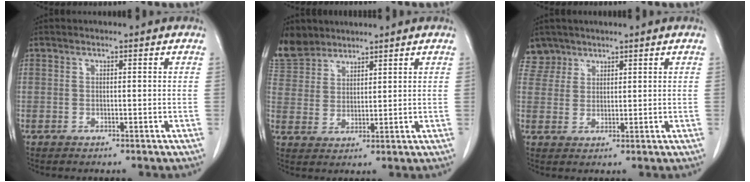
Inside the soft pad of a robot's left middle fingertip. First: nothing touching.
{"total": 8.4, "force": [7.4, 3.8, 1.0], "torque": [-0.028, 0.012, 0.154]}
{"total": 3.5, "force": [2.8, 2.0, -0.7], "torque": [0.018, 0.003, 0.055]}